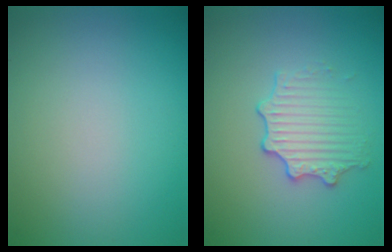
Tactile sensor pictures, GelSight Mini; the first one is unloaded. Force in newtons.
{"total": 3.0, "press": 2.7, "slide": 1.1}